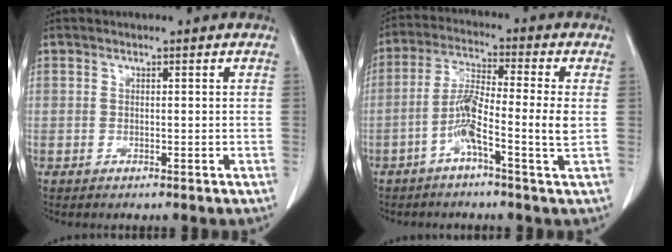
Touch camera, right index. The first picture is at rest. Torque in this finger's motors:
{"motor_torque": [0.45, -0.10, 0.35, 0.11]}